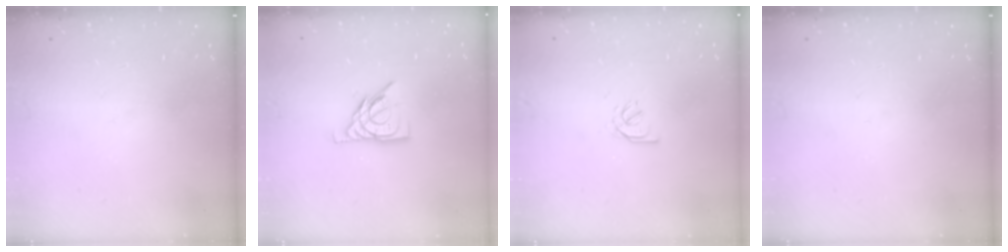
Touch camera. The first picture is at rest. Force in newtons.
{"total": 9.0, "press": 9.0, "slide": 0.6}
{"total": 2.1, "press": 2.0, "slide": 0.7}
{"total": 0.0}